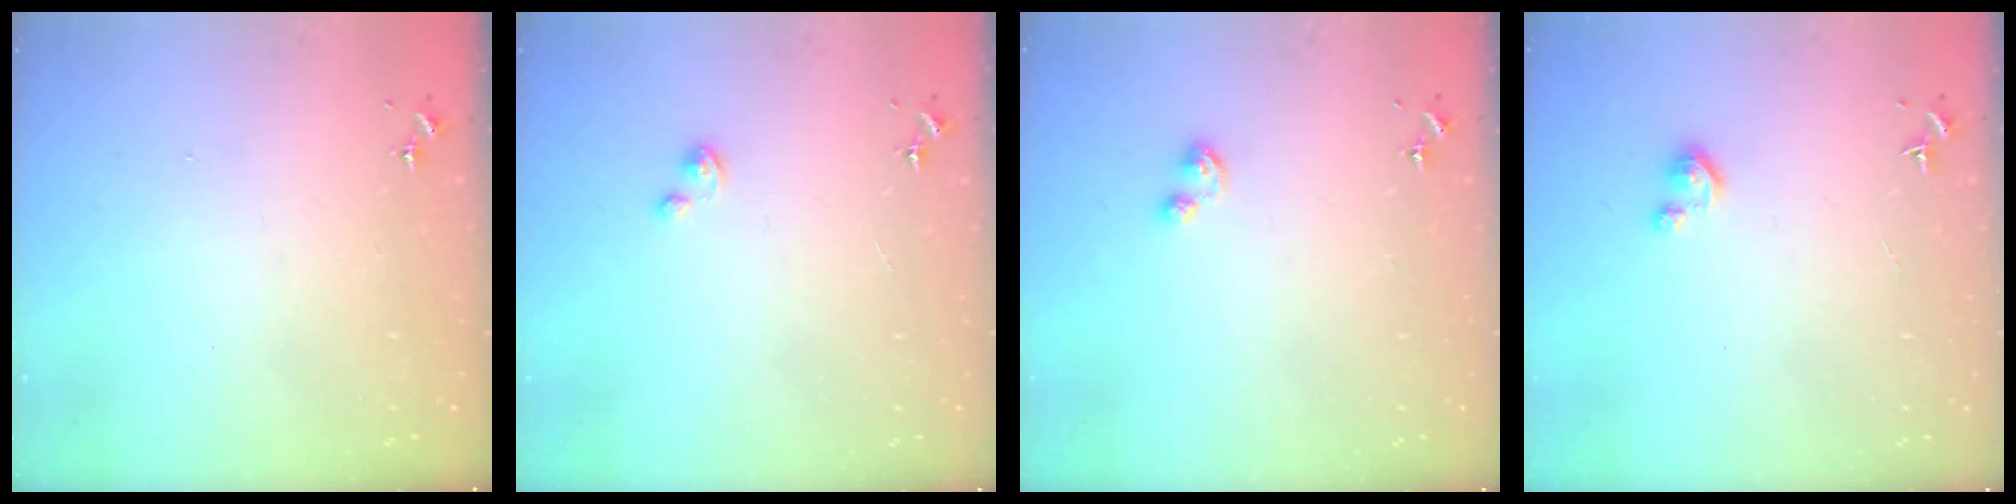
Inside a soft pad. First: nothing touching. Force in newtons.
{"total": 1.9, "press": 1.9, "slide": 0.2}
{"total": 3.4, "press": 3.3, "slide": 0.4}
{"total": 2.8, "press": 2.8, "slide": 0.3}